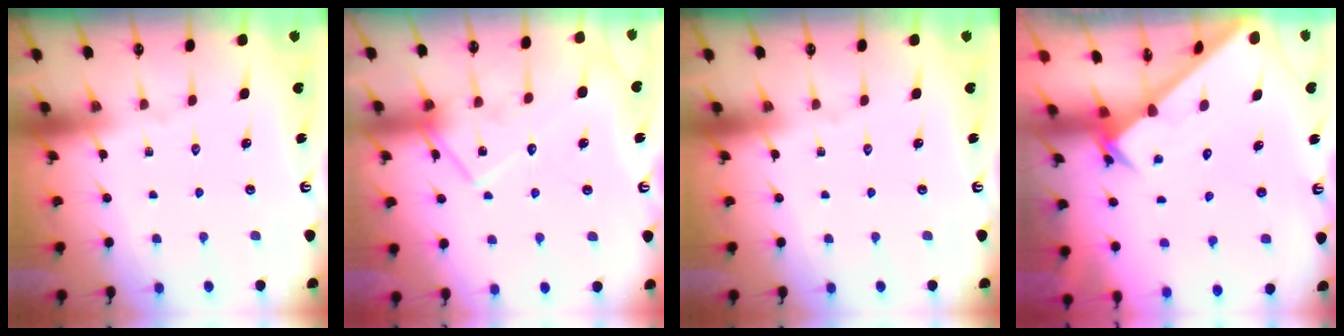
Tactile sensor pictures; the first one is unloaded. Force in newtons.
{"total": 14.0, "press": 14.0, "slide": 0.9}
{"total": 0.0}
{"total": 2.4, "press": 2.4, "slide": 0.2}